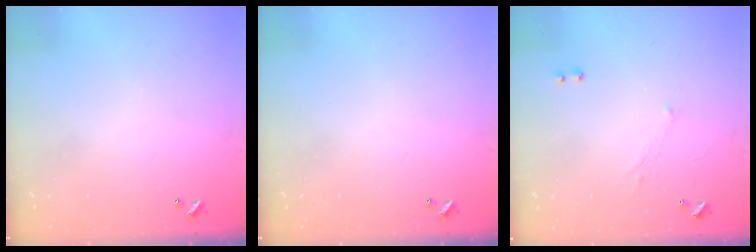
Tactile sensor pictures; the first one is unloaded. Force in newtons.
{"total": 0.0}
{"total": 1.2, "press": 0.8, "slide": 0.9}